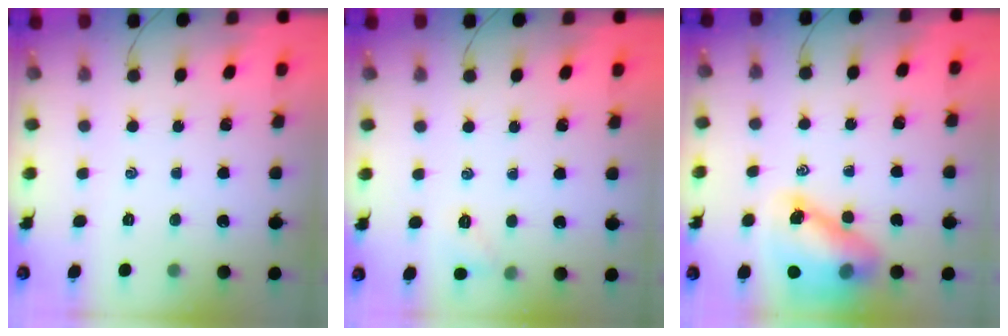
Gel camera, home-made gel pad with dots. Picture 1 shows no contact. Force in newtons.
{"total": 4.9, "press": 4.7, "slide": 1.5}
{"total": 11.9, "press": 11.5, "slide": 3.4}